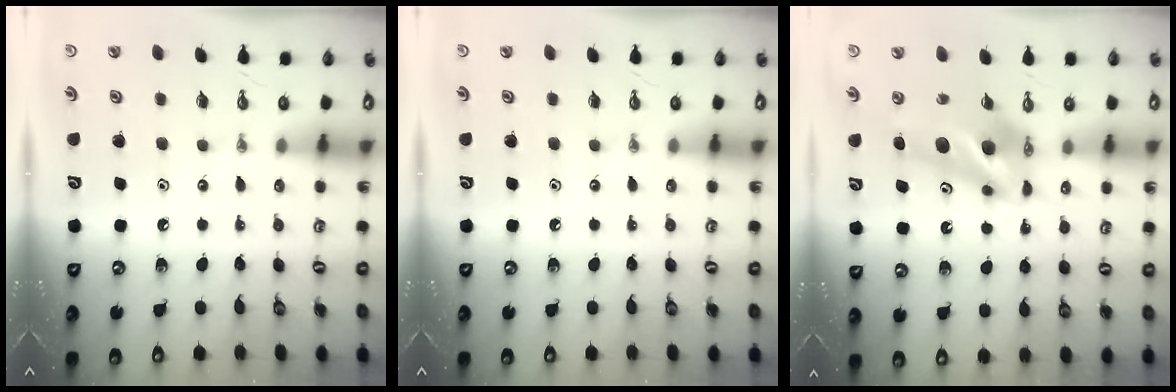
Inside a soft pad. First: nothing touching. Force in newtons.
{"total": 0.0}
{"total": 11.6, "press": 11.5, "slide": 1.2}